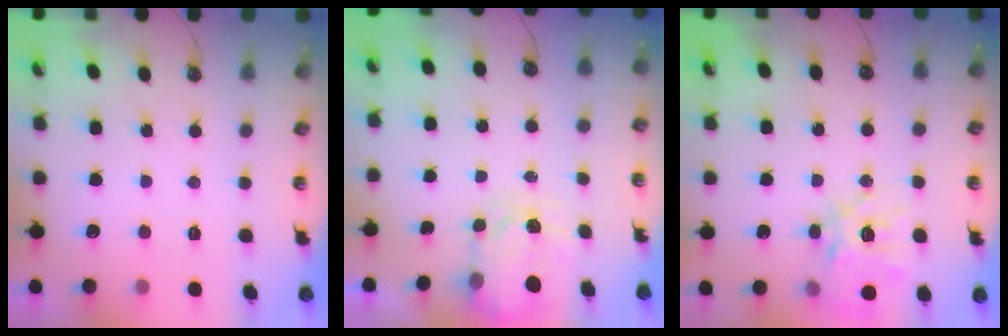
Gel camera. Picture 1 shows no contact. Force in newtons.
{"total": 4.0, "press": 3.9, "slide": 0.6}
{"total": 16.8, "press": 16.7, "slide": 1.8}